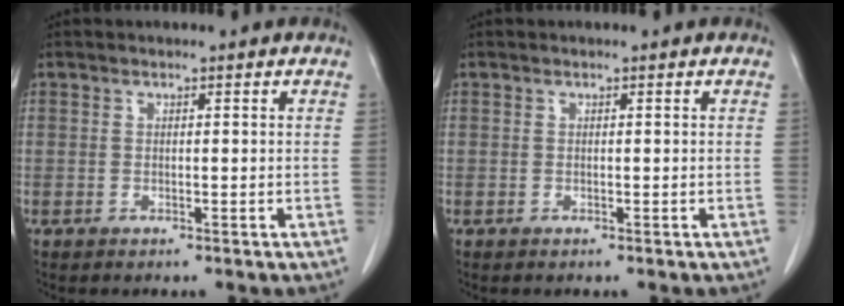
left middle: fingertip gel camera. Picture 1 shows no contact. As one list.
[{"total": 0.0}]